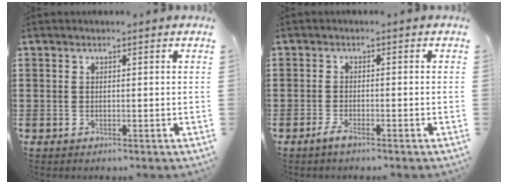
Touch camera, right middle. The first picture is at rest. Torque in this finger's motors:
{"motor_torque": [0.77, -0.09, 0.00, 0.02]}